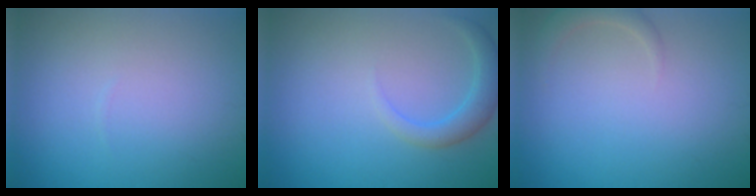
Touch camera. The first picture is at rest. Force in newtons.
{"total": 2.4, "press": 2.4, "slide": 0.2}
{"total": 1.5, "press": 1.5, "slide": 0.2}